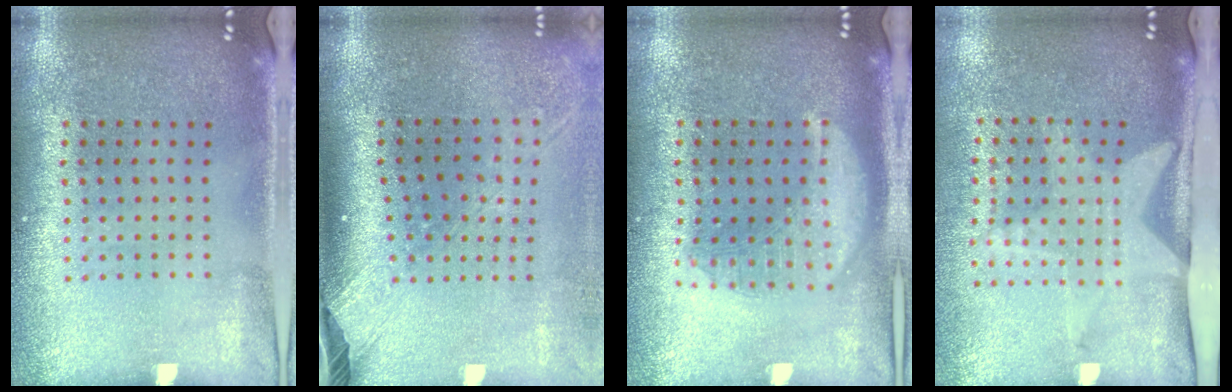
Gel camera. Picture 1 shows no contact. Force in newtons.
{"total": 2.6, "press": 1.9, "slide": 1.7}
{"total": 2.9, "press": 2.9, "slide": 0.3}
{"total": 2.1, "press": 1.5, "slide": 1.4}